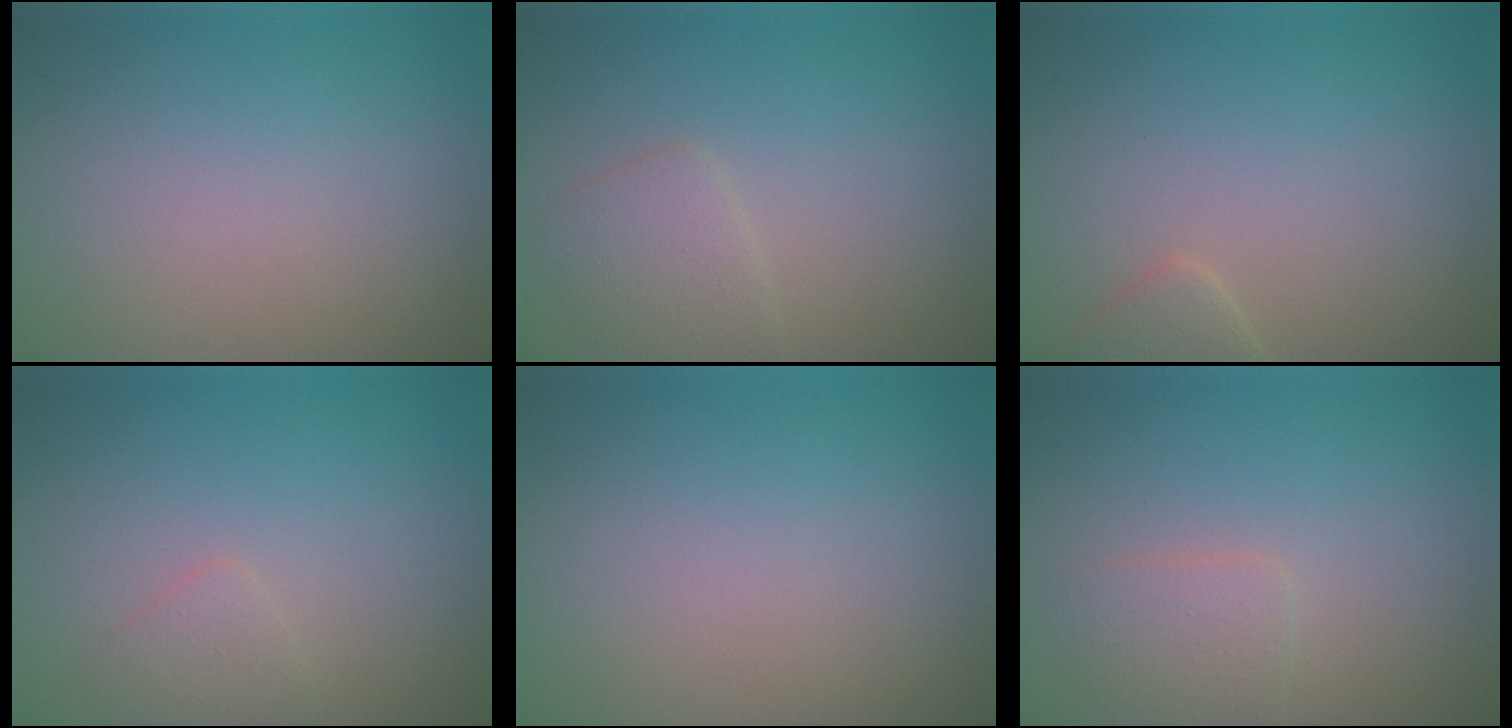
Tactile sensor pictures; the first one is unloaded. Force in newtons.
{"total": 2.3, "press": 2.3, "slide": 0.0}
{"total": 1.8, "press": 1.8, "slide": 0.1}
{"total": 1.2, "press": 1.2, "slide": 0.0}
{"total": 0.0}
{"total": 2.0, "press": 2.0, "slide": 0.1}